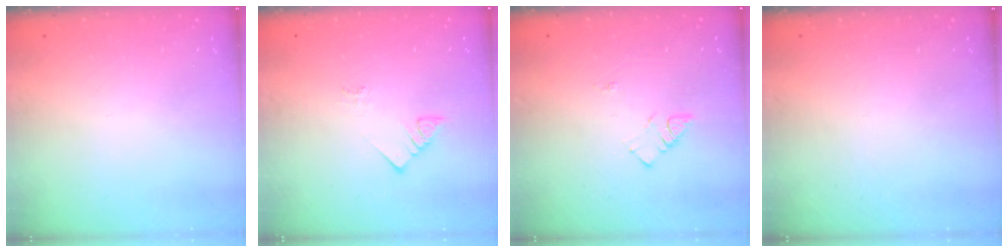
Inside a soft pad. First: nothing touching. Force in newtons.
{"total": 3.3, "press": 3.3, "slide": 0.4}
{"total": 3.9, "press": 3.9, "slide": 0.5}
{"total": 0.0}